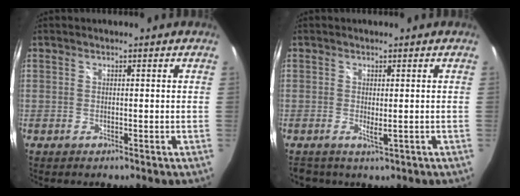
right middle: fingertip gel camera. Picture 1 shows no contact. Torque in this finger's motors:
{"motor_torque": [1.03, -1.08, 0.08, 0.05]}